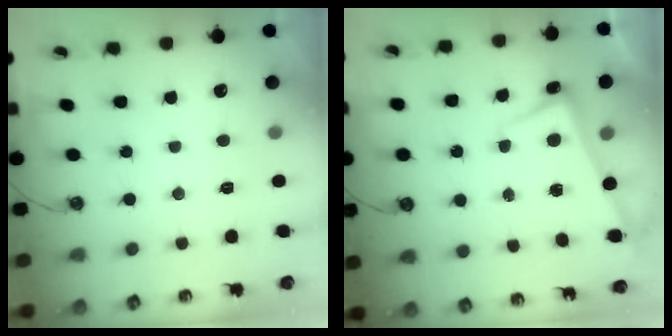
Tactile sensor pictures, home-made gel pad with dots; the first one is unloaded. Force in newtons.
{"total": 2.5, "press": 2.3, "slide": 1.0}